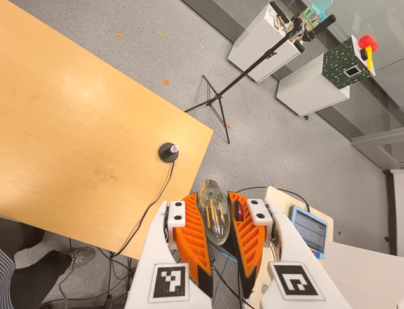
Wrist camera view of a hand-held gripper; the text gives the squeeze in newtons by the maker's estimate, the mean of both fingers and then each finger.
{"total": 21.2, "left": 25.6, "right": 16.8}